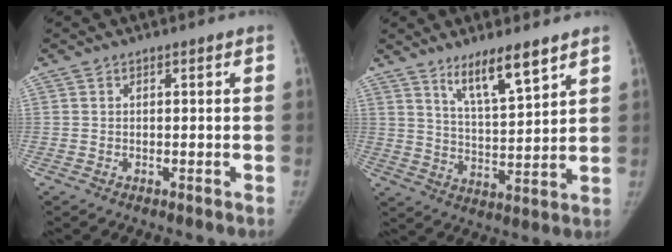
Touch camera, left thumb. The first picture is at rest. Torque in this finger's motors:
{"motor_torque": [0.15, 0.09, 0.85, -0.71, 0.06]}